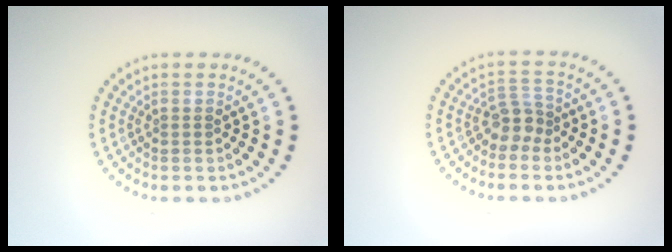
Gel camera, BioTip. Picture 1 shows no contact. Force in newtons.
{"total": 2.2, "press": 1.7, "slide": 1.5}